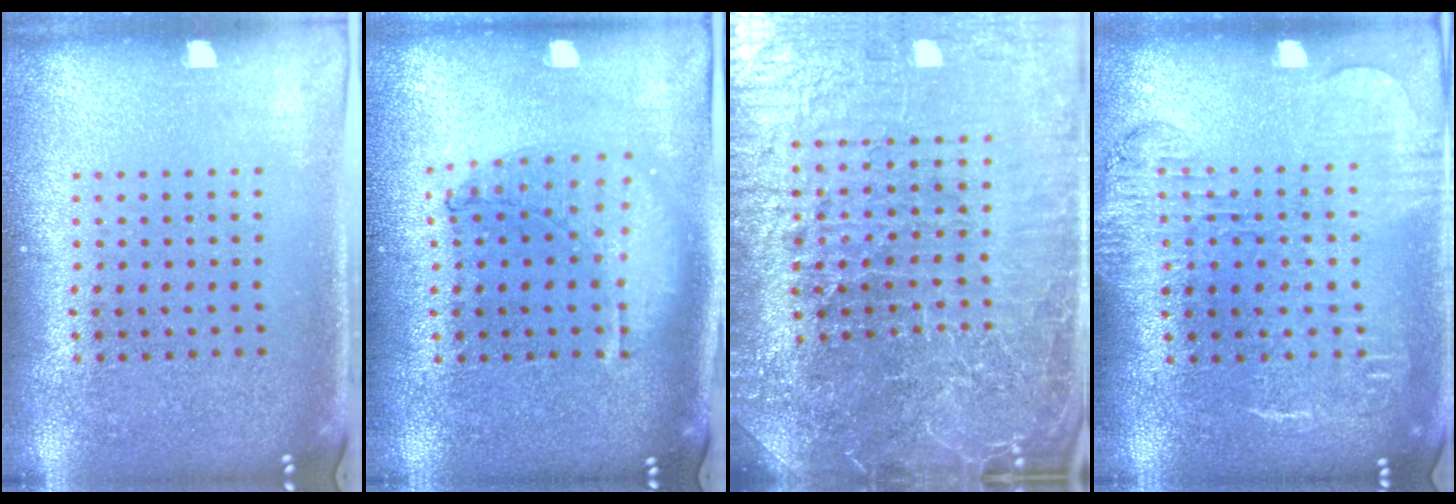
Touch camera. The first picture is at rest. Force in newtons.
{"total": 0.9, "press": 0.9, "slide": 0.2}
{"total": 6.2, "press": 5.7, "slide": 2.6}
{"total": 1.7, "press": 1.5, "slide": 0.8}